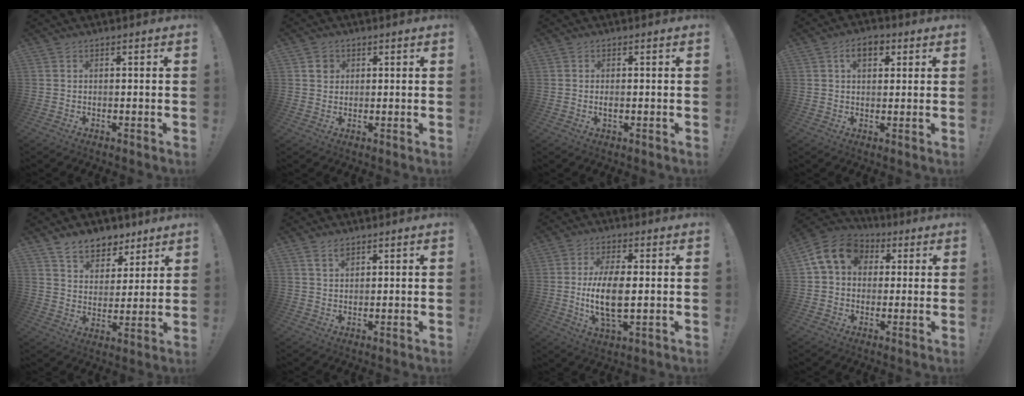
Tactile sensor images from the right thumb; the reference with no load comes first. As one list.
[{"total": 3.2, "force": [1.2, 2.9, 0.6], "torque": [0.005, -0.004, 0.018]}, {"total": 1.3, "force": [-0.2, 0.4, 1.2], "torque": [-0.020, 0.000, -0.005]}, {"total": 6.1, "force": [2.4, 3.8, 4.2], "torque": [-0.057, 0.004, 0.040]}, {"total": 9.4, "force": [7.4, 5.5, 2.1], "torque": [-0.038, -0.058, 0.143]}, {"total": 2.9, "force": [2.0, 1.6, 1.4], "torque": [-0.012, -0.013, 0.034]}, {"total": 12.2, "force": [-0.3, 5.2, 11.1], "torque": [-0.226, -0.012, -0.010]}, {"total": 13.2, "force": [4.0, 10.3, 7.2], "torque": [-0.105, -0.001, 0.080]}]